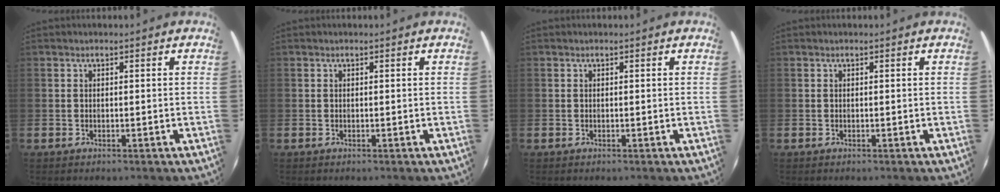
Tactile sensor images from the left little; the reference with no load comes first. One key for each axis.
{"total": 0.0}
{"total": 0.0}
{"total": 0.0}